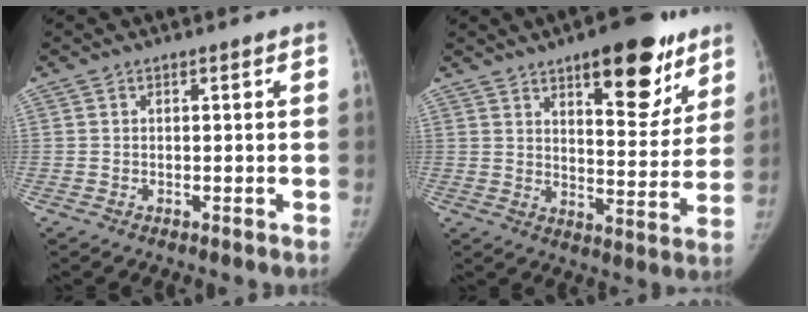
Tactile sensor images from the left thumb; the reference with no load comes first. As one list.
[{"total": 17.3, "force": [10.4, 6.8, 12.1], "torque": [-0.109, -0.054, 0.147]}]